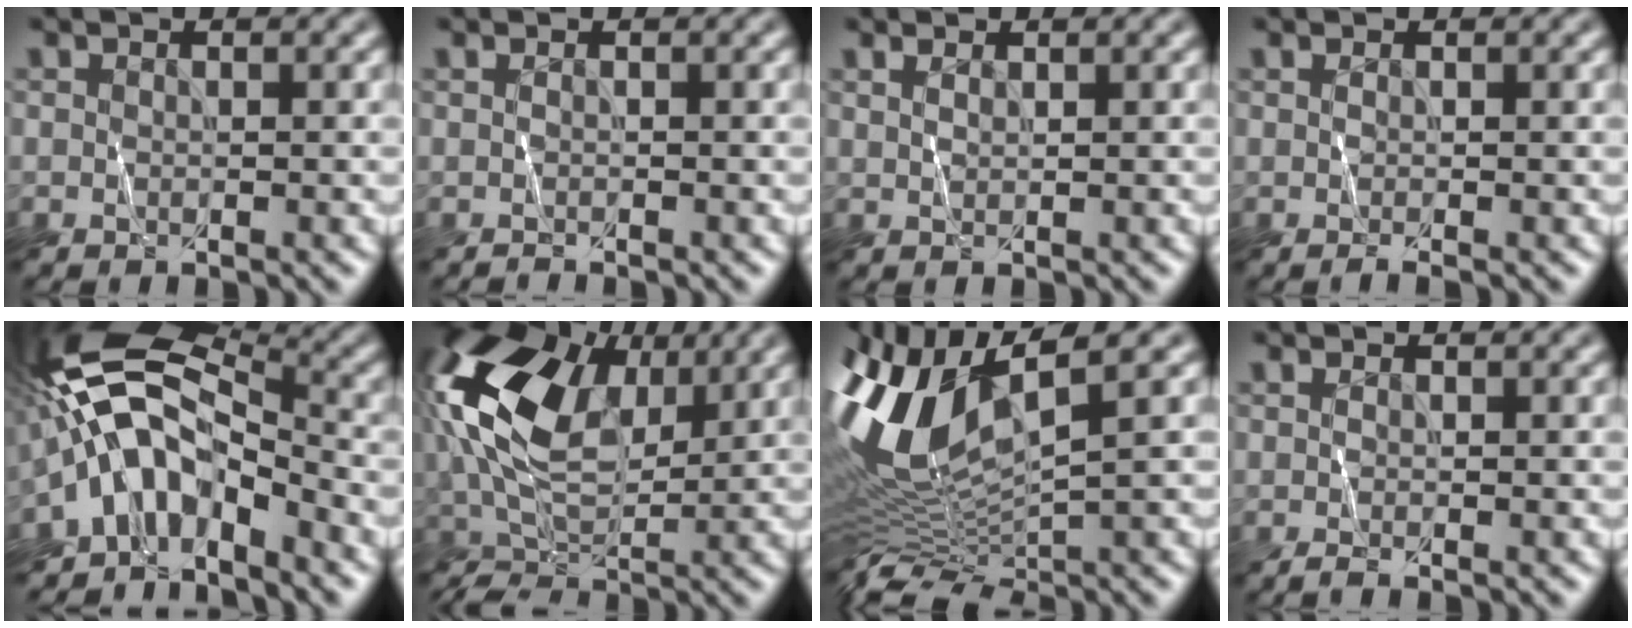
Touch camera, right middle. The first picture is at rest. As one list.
[{"total": 0.5, "force": [-0.5, 0.1, 0.1], "torque": [0.003, 0.000, -0.009]}, {"total": 1.1, "force": [1.0, 0.3, 0.3], "torque": [-0.006, 0.000, 0.015]}, {"total": 1.1, "force": [-0.1, 0.4, 1.0], "torque": [-0.011, 0.000, -0.001]}, {"total": 9.0, "force": [-3.3, 4.8, 6.8], "torque": [-0.115, 0.029, -0.078]}, {"total": 13.0, "force": [4.2, 7.6, 9.7], "torque": [-0.221, 0.036, 0.075]}, {"total": 10.3, "force": [1.1, 3.9, 9.5], "torque": [-0.201, 0.008, 0.023]}, {"total": 1.0, "force": [-0.3, 0.4, 0.9], "torque": [-0.007, 0.000, -0.001]}]